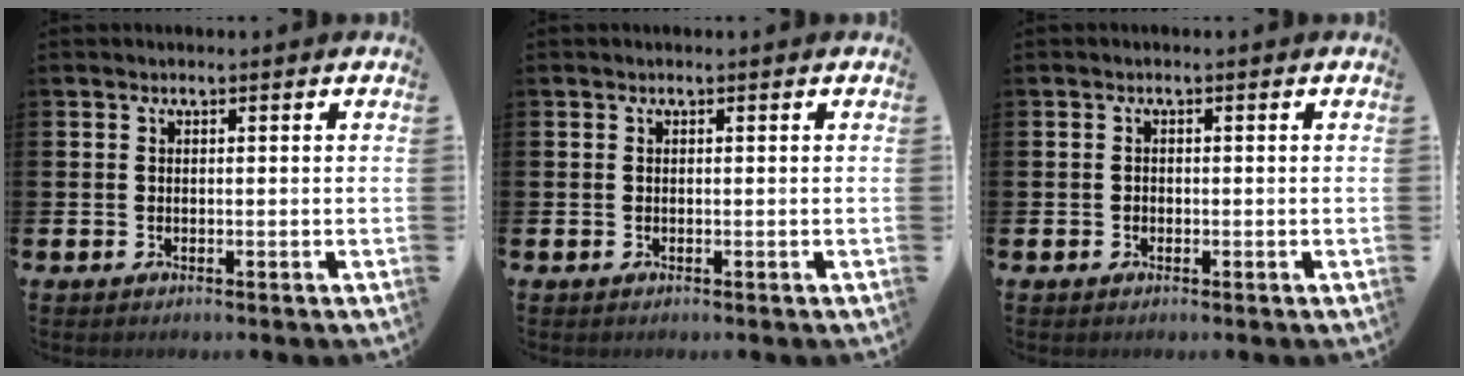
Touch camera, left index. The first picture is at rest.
{"total": 0.0}
{"total": 0.6, "force": [-0.3, 0.6, 0.2], "torque": [-0.009, 0.006, -0.006]}